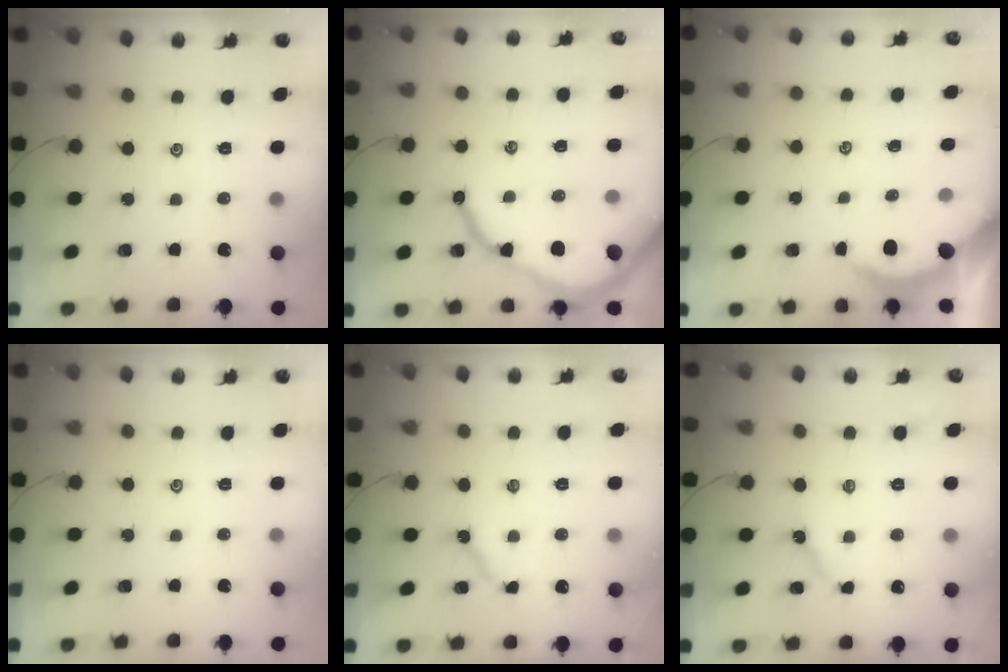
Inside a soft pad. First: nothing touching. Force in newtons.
{"total": 12.3, "press": 12.2, "slide": 1.1}
{"total": 2.4, "press": 2.4, "slide": 0.3}
{"total": 0.0}
{"total": 6.0, "press": 6.0, "slide": 0.4}
{"total": 5.1, "press": 5.1, "slide": 0.7}